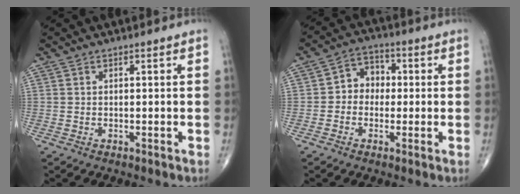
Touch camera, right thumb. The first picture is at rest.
{"total": 6.3, "force": [-0.2, 5.4, 3.3], "torque": [-0.021, 0.023, -0.017]}